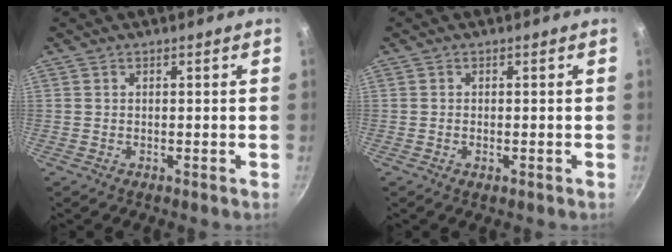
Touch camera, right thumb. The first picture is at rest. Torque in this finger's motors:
{"motor_torque": [-0.08, -0.02, -0.42, 0.19, 0.10]}